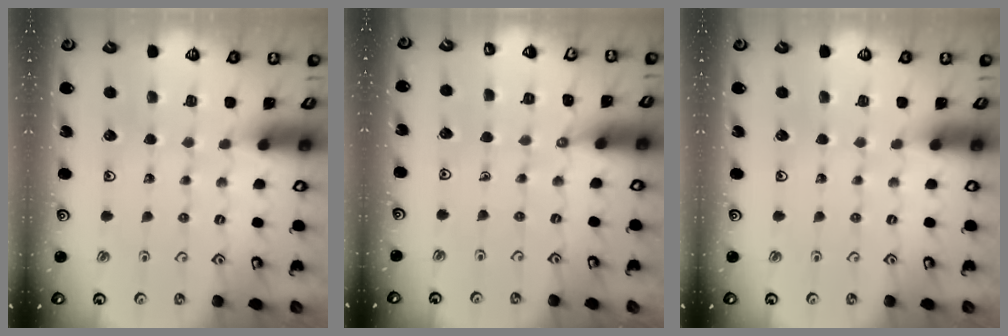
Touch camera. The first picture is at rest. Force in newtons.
{"total": 2.5, "press": 2.5, "slide": 0.4}
{"total": 0.0}